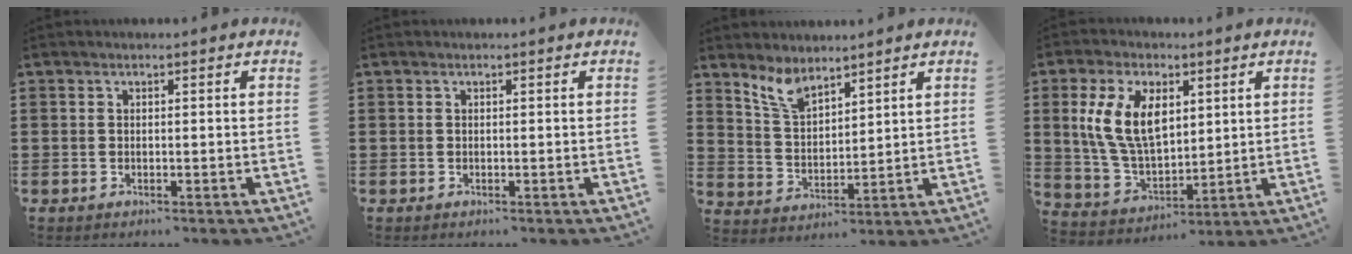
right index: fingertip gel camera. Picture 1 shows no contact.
{"total": 0.0}
{"total": 5.5, "force": [4.7, 1.8, 2.3], "torque": [-0.059, -0.012, 0.088]}
{"total": 10.6, "force": [3.0, 6.1, 8.2], "torque": [-0.196, 0.008, 0.051]}